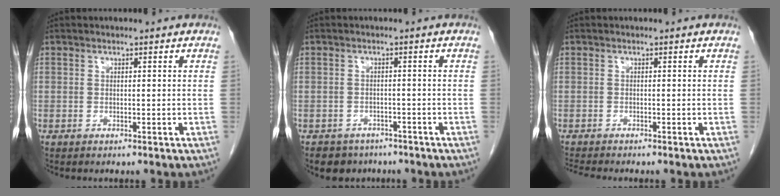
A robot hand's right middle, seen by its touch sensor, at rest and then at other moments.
{"total": 4.3, "force": [-3.3, 2.7, 0.2], "torque": [-0.005, 0.007, -0.046]}
{"total": 2.2, "force": [-2.1, -0.5, 0.6], "torque": [-0.015, -0.012, -0.038]}